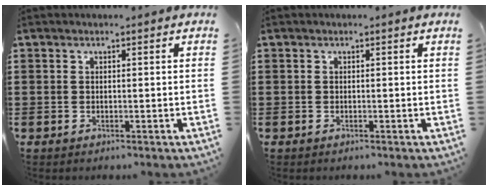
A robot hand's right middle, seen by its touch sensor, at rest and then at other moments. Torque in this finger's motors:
{"motor_torque": [0.05, -0.25, 0.02, -0.01]}